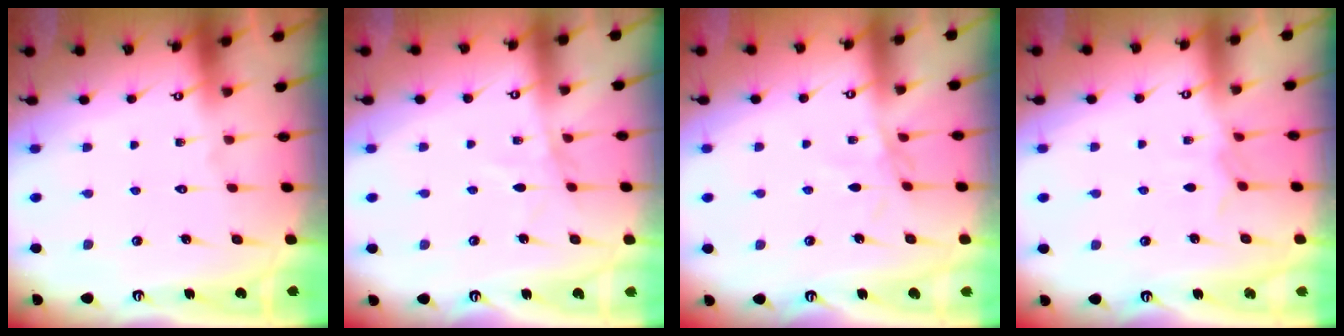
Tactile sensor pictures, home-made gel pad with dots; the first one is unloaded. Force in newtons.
{"total": 3.2, "press": 3.2, "slide": 0.3}
{"total": 2.0, "press": 1.9, "slide": 0.4}
{"total": 4.6, "press": 4.5, "slide": 0.7}